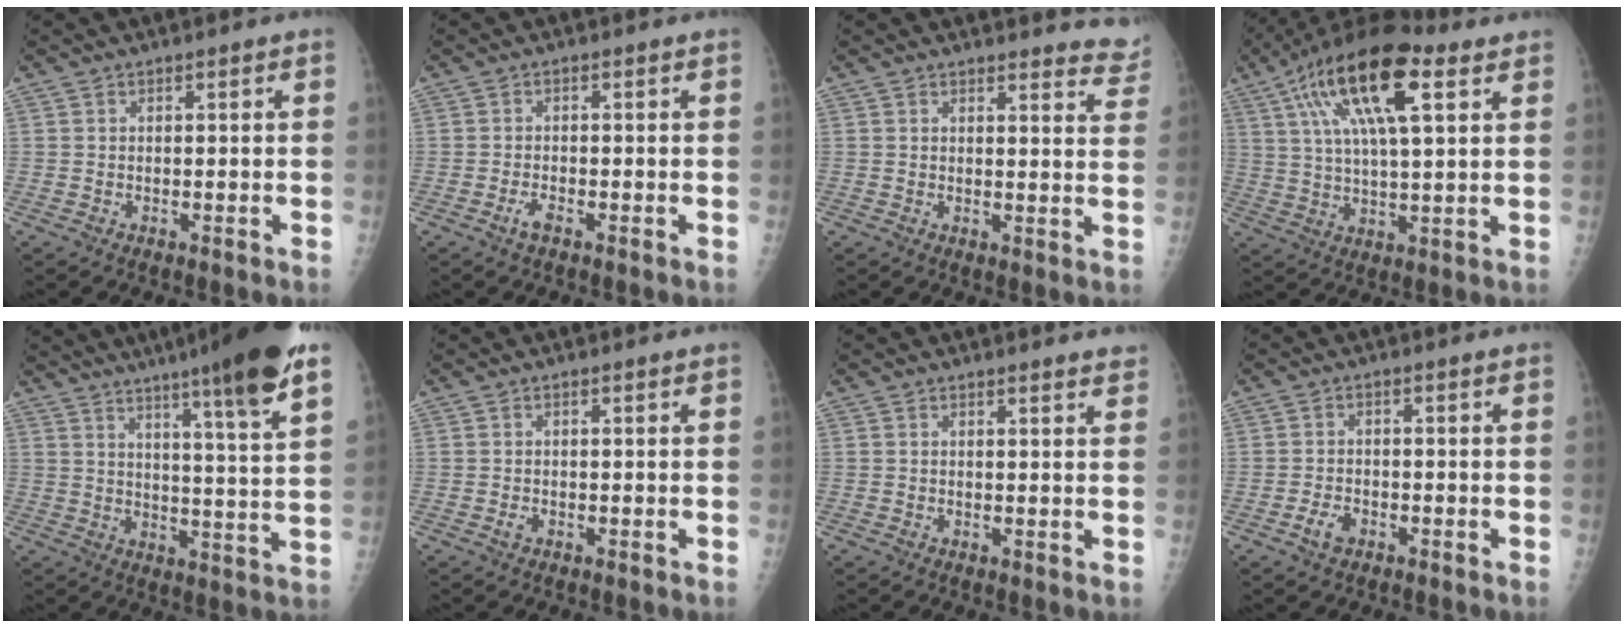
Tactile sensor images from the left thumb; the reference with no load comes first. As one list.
[{"total": 1.7, "force": [-1.1, 0.5, 1.3], "torque": [-0.029, 0.004, -0.020]}, {"total": 8.5, "force": [8.3, 1.5, 0.4], "torque": [0.035, -0.071, 0.061]}, {"total": 18.5, "force": [8.3, 6.4, 15.2], "torque": [-0.268, 0.000, 0.142]}, {"total": 18.1, "force": [12.0, 0.8, 13.6], "torque": [-0.184, -0.046, 0.159]}, {"total": 0.7, "force": [-0.1, 0.5, 0.5], "torque": [-0.006, -0.001, -0.002]}, {"total": 2.8, "force": [2.7, 0.3, 0.8], "torque": [-0.005, -0.014, 0.022]}, {"total": 2.7, "force": [-1.4, 1.7, 1.6], "torque": [-0.027, 0.006, -0.023]}]